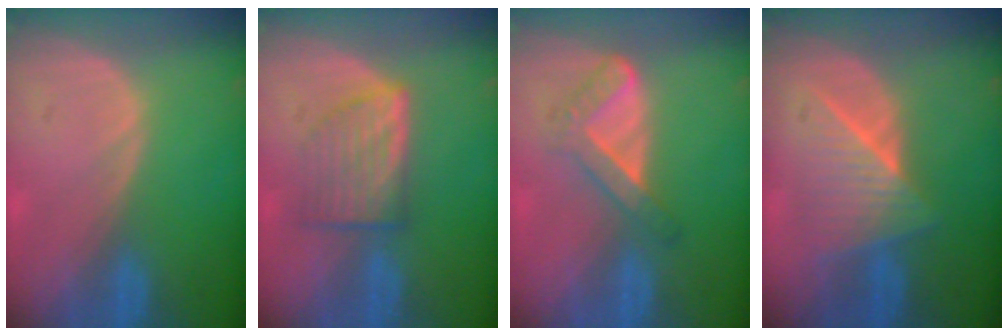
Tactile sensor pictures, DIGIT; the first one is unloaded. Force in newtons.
{"total": 6.3, "press": 6.0, "slide": 1.7}
{"total": 5.6, "press": 4.8, "slide": 2.9}
{"total": 6.6, "press": 6.6, "slide": 0.6}